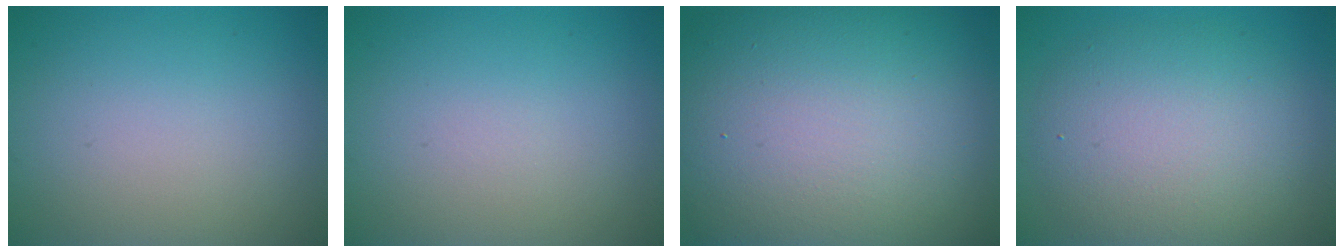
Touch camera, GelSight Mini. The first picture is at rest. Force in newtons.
{"total": 0.0}
{"total": 18.7, "press": 18.7, "slide": 1.0}
{"total": 7.5, "press": 7.5, "slide": 0.3}